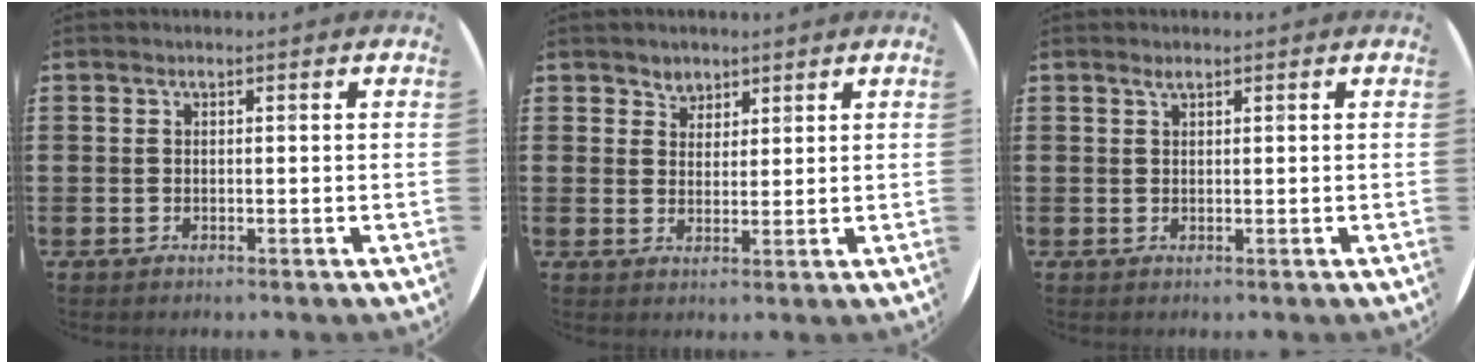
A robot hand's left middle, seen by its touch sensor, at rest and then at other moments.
{"total": 2.7, "force": [2.2, 1.5, -0.2], "torque": [-0.001, 0.003, 0.043]}
{"total": 0.7, "force": [0.6, 0.1, 0.3], "torque": [-0.006, 0.001, 0.010]}